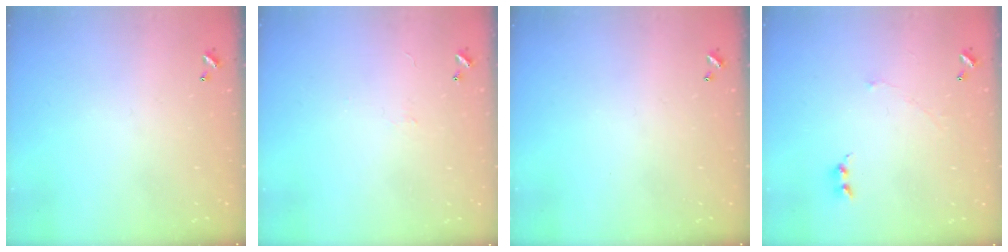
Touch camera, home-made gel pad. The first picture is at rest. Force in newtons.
{"total": 0.6, "press": 0.5, "slide": 0.4}
{"total": 0.0}
{"total": 2.4, "press": 2.3, "slide": 0.7}